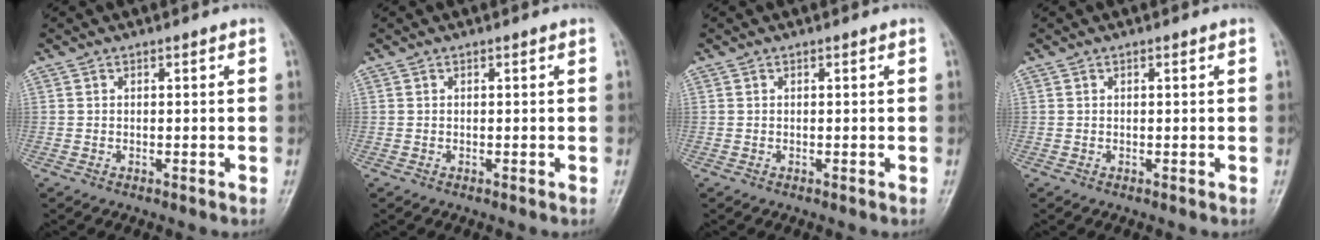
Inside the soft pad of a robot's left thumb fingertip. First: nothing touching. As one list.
[{"total": 0.0}, {"total": 0.0}, {"total": 0.0}]